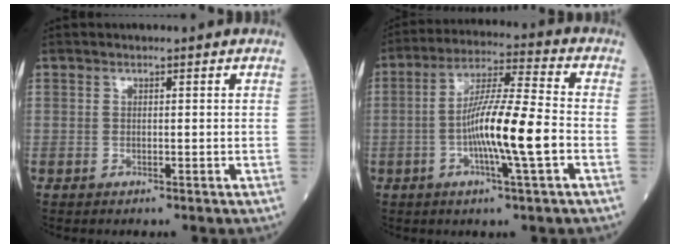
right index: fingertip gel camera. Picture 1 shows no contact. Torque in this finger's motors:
{"motor_torque": [1.65, -0.49, 0.82, 0.21]}